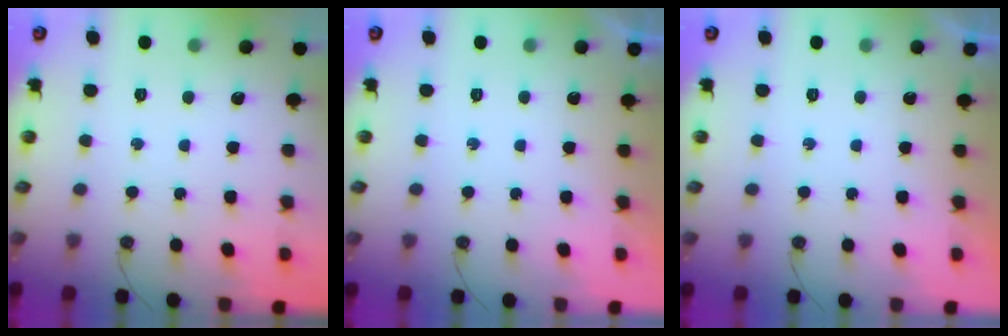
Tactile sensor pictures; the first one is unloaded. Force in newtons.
{"total": 0.0}
{"total": 0.0}